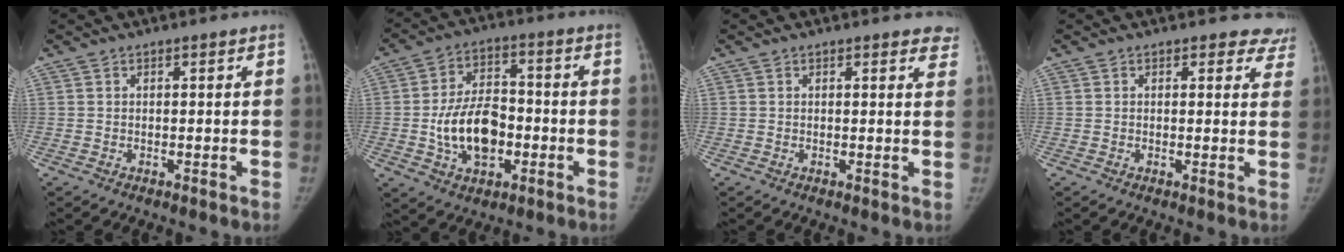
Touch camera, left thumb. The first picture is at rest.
{"total": 13.3, "force": [-2.7, 8.5, 9.9], "torque": [-0.147, 0.021, -0.045]}
{"total": 3.4, "force": [2.9, 1.4, 1.1], "torque": [0.016, -0.012, 0.016]}
{"total": 5.7, "force": [5.1, 2.7, 0.2], "torque": [0.051, -0.020, 0.026]}